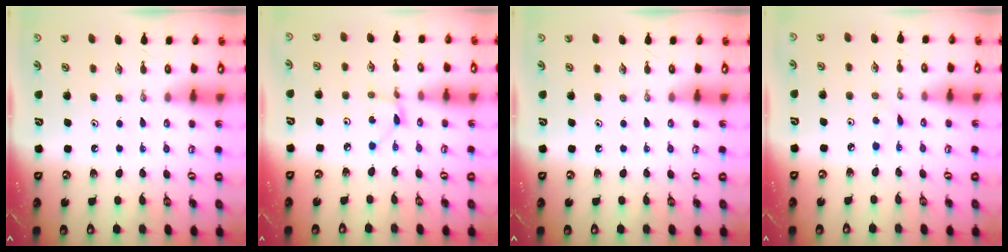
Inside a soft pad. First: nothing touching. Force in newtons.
{"total": 2.4, "press": 2.4, "slide": 0.3}
{"total": 0.0}
{"total": 2.7, "press": 2.7, "slide": 0.3}